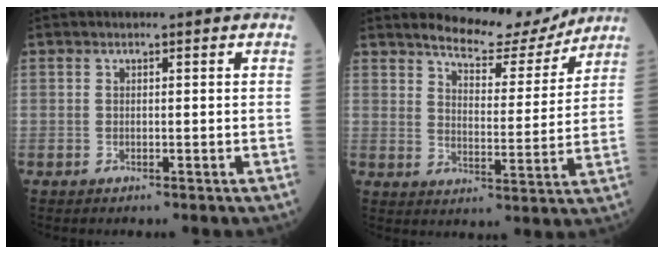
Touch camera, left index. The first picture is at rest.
{"total": 9.9, "force": [9.4, 2.2, 2.4], "torque": [-0.040, -0.014, 0.136]}